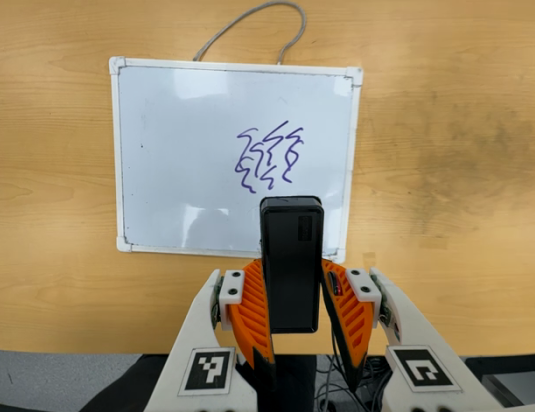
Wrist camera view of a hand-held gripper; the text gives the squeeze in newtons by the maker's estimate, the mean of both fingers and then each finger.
{"total": 4.5, "left": 3.4, "right": 5.6}